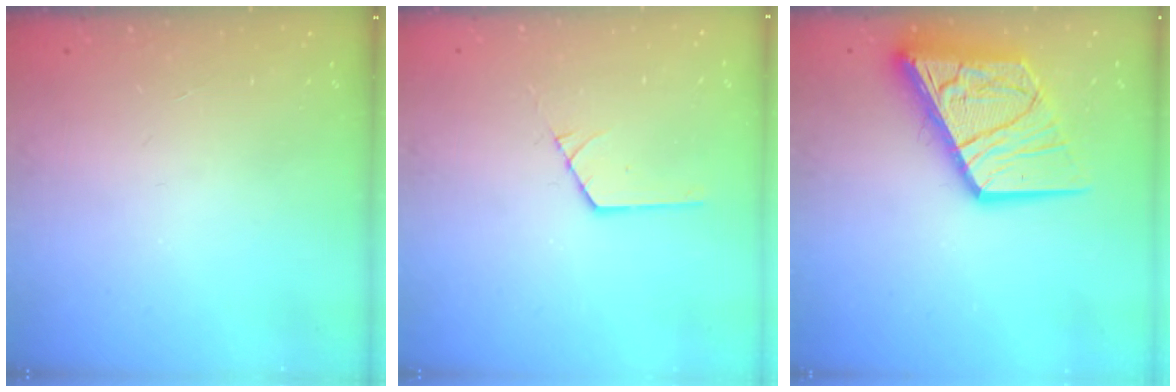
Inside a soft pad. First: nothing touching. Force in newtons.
{"total": 1.4, "press": 1.4, "slide": 0.2}
{"total": 19.3, "press": 19.1, "slide": 2.1}